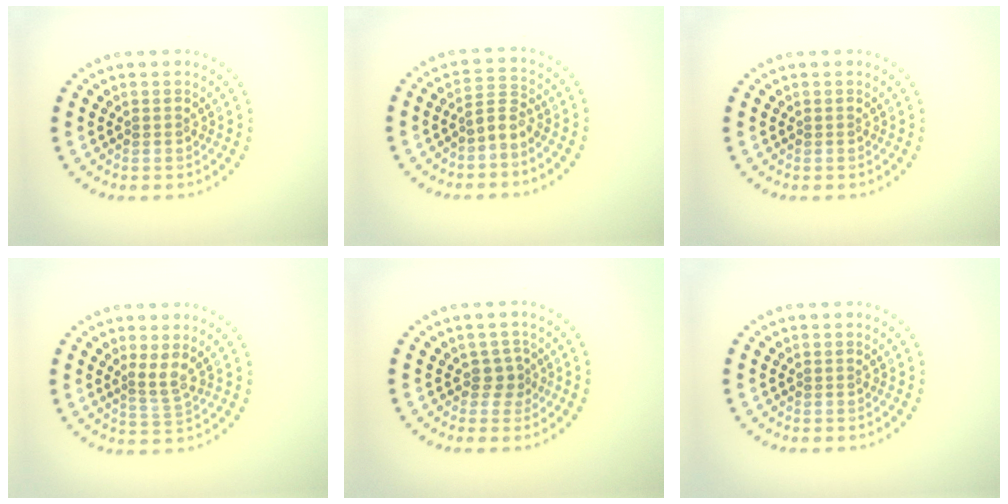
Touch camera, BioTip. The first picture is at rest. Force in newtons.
{"total": 1.9, "press": 1.4, "slide": 1.3}
{"total": 0.0}
{"total": 2.0, "press": 1.3, "slide": 1.5}
{"total": 1.6, "press": 1.2, "slide": 1.0}
{"total": 0.0}